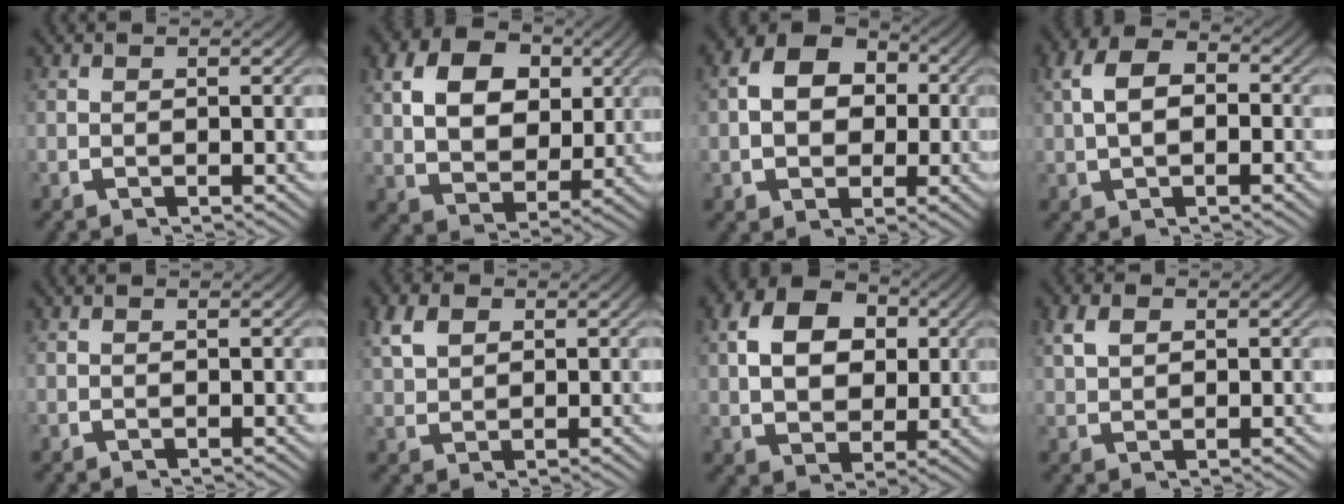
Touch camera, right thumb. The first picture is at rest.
{"total": 10.4, "force": [2.1, 7.7, 6.6], "torque": [-0.129, -0.022, 0.041]}
{"total": 9.6, "force": [1.6, 7.0, 6.3], "torque": [-0.122, 0.002, 0.027]}
{"total": 5.9, "force": [0.9, 3.9, 4.3], "torque": [-0.070, 0.006, 0.012]}
{"total": 0.0}
{"total": 3.7, "force": [1.8, 2.4, 2.1], "torque": [-0.045, -0.003, 0.042]}
{"total": 11.6, "force": [2.8, 8.6, 7.3], "torque": [-0.143, -0.011, 0.052]}
{"total": 2.9, "force": [1.4, 1.8, 1.7], "torque": [-0.033, 0.001, 0.032]}